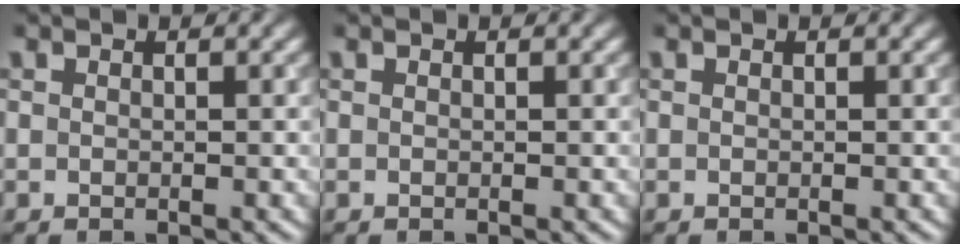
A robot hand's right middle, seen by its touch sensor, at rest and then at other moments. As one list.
[{"total": 0.0}, {"total": 0.0}]